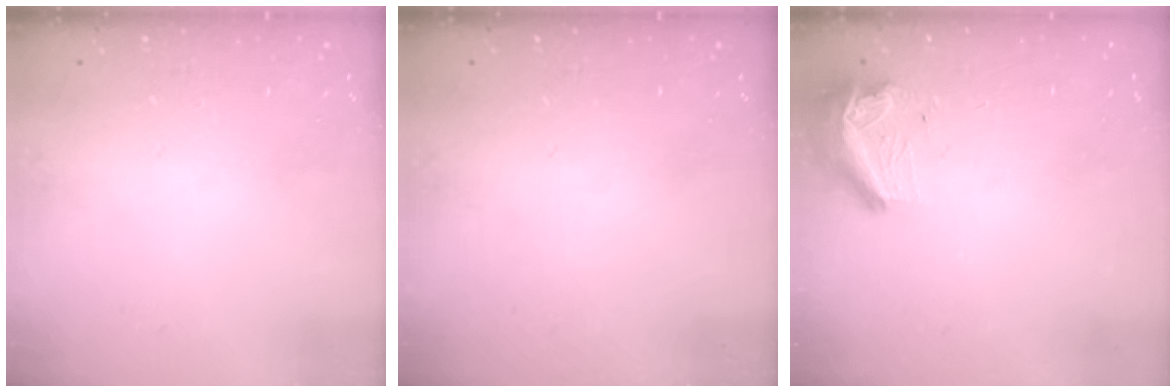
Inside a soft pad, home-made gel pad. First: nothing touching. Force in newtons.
{"total": 0.0}
{"total": 9.3, "press": 9.2, "slide": 1.6}